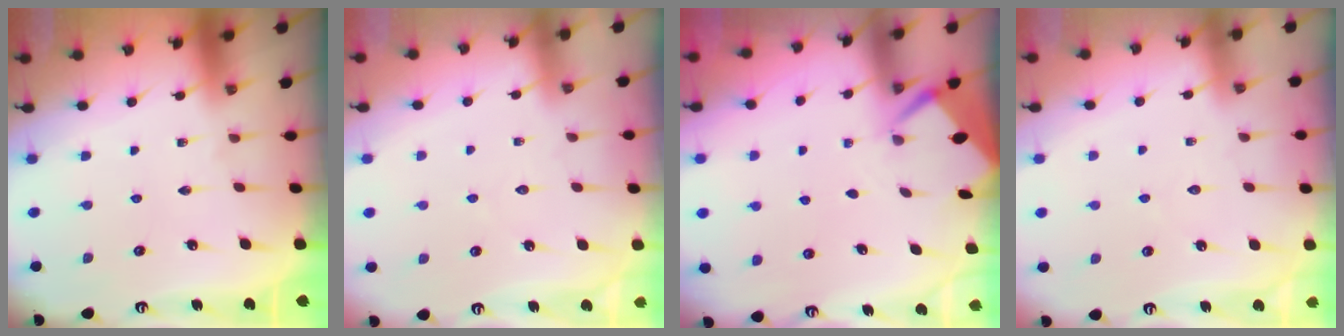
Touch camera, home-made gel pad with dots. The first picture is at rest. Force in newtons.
{"total": 3.0, "press": 2.9, "slide": 0.3}
{"total": 2.6, "press": 2.6, "slide": 0.1}
{"total": 3.0, "press": 2.9, "slide": 0.3}